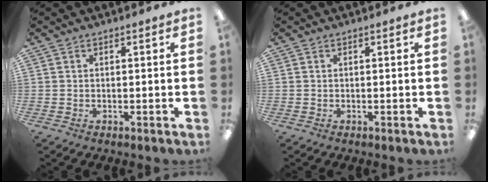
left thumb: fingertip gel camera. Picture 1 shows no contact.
{"total": 0.0}